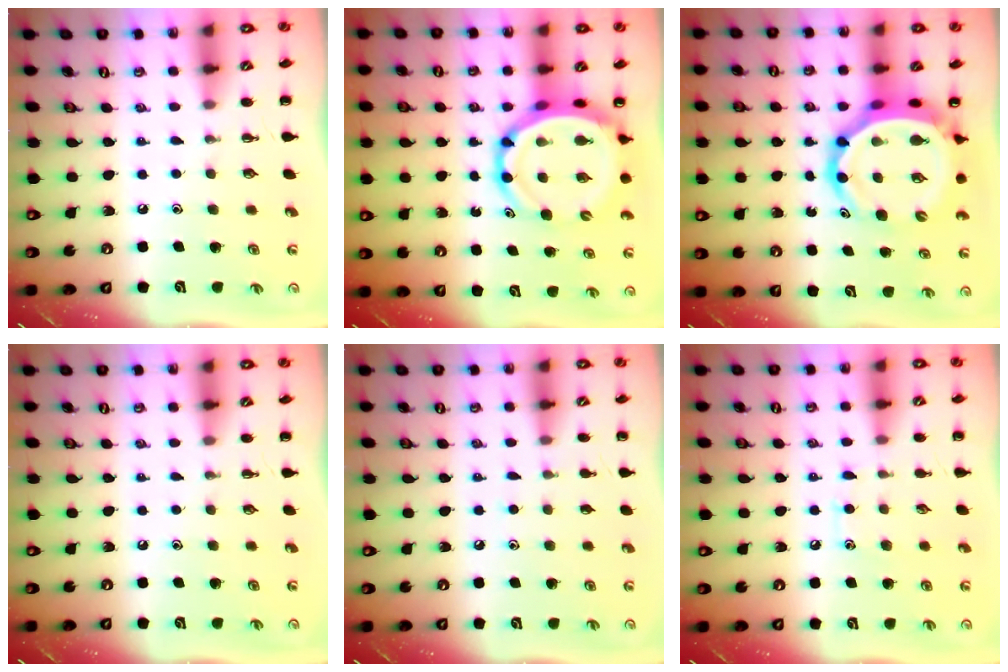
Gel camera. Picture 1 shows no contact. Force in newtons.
{"total": 11.0, "press": 10.6, "slide": 3.0}
{"total": 11.1, "press": 10.7, "slide": 3.0}
{"total": 0.0}
{"total": 4.9, "press": 4.6, "slide": 1.6}
{"total": 7.8, "press": 7.4, "slide": 2.2}